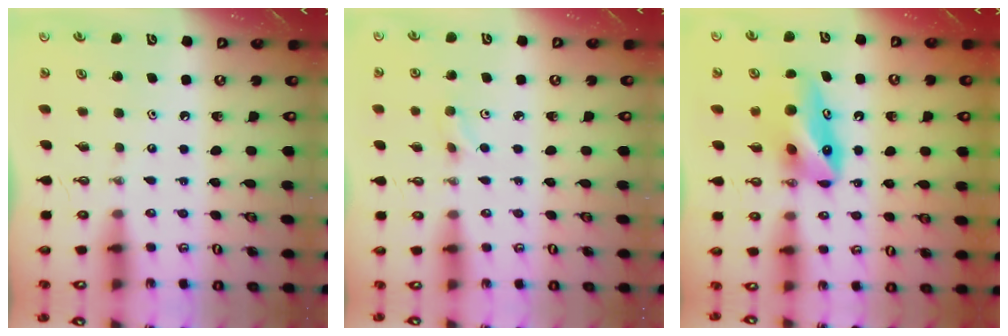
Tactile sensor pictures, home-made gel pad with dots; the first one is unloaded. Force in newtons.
{"total": 2.5, "press": 2.4, "slide": 0.7}
{"total": 11.2, "press": 8.9, "slide": 6.8}